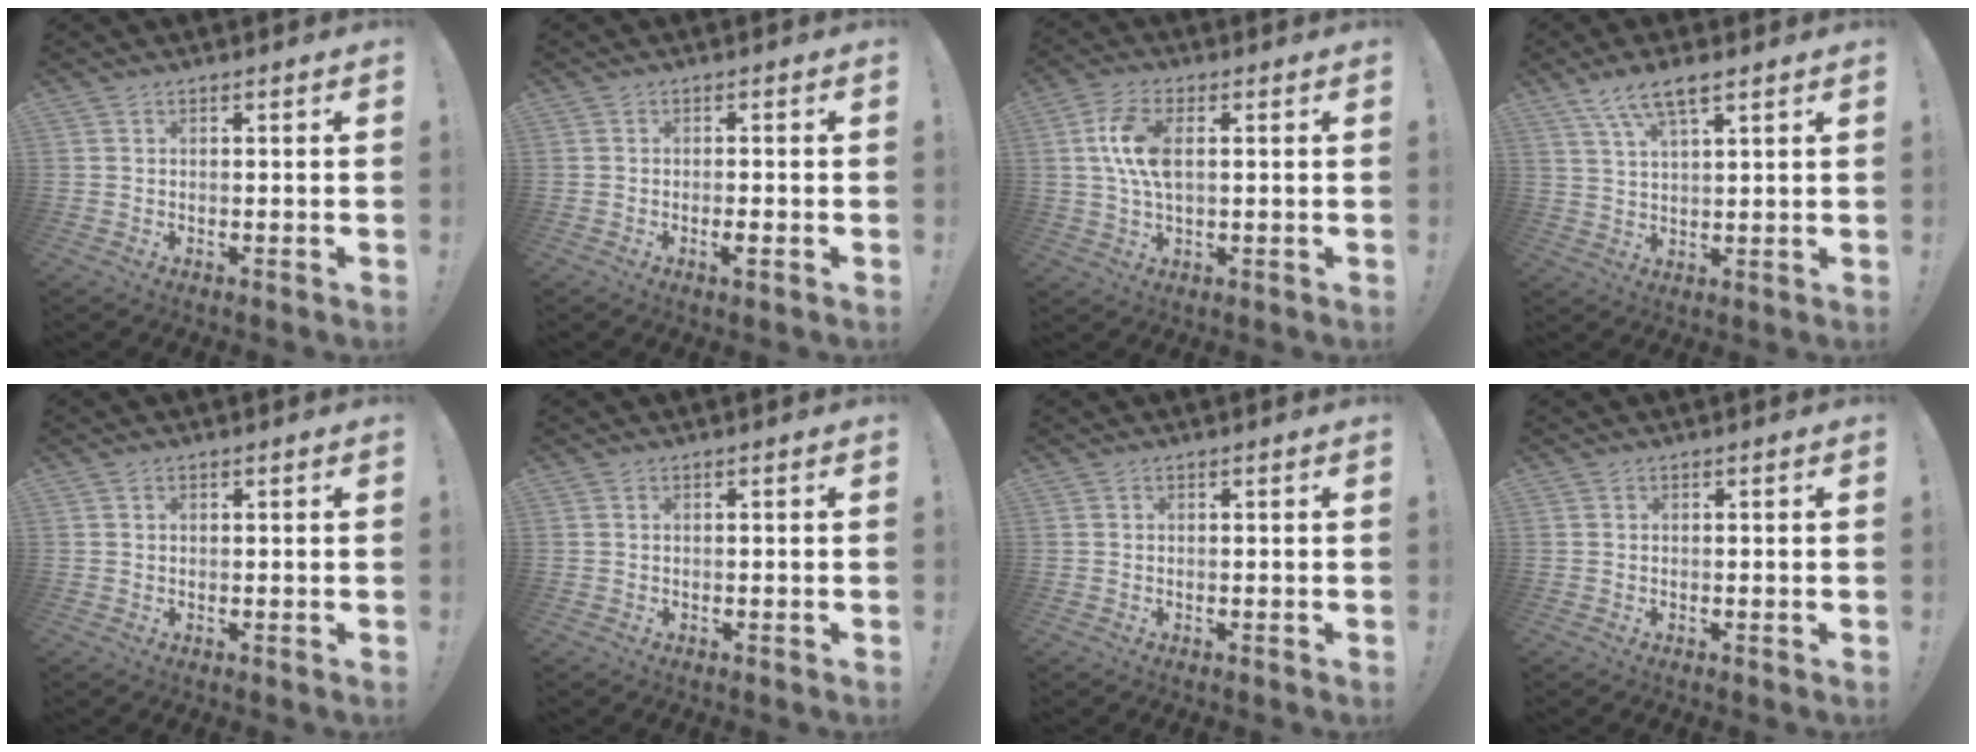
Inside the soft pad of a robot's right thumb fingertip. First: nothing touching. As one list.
[{"total": 2.3, "force": [-1.1, 0.1, 2.1], "torque": [-0.040, 0.002, -0.017]}, {"total": 10.0, "force": [1.4, 5.1, 8.5], "torque": [-0.158, -0.002, 0.025]}, {"total": 8.0, "force": [5.2, 2.4, 5.6], "torque": [-0.098, -0.017, 0.095]}, {"total": 0.6, "force": [0.3, 0.5, 0.0], "torque": [0.008, -0.003, 0.005]}, {"total": 0.0}, {"total": 0.0}, {"total": 0.0}]